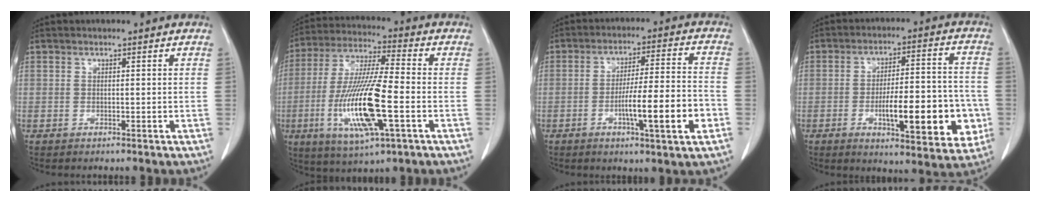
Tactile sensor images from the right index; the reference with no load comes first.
{"total": 16.4, "force": [-4.3, 2.1, 15.7], "torque": [-0.324, -0.017, -0.076]}
{"total": 11.6, "force": [-4.0, 0.4, 10.9], "torque": [-0.176, -0.001, -0.062]}
{"total": 15.5, "force": [-4.2, 4.1, 14.3], "torque": [-0.202, 0.011, -0.055]}